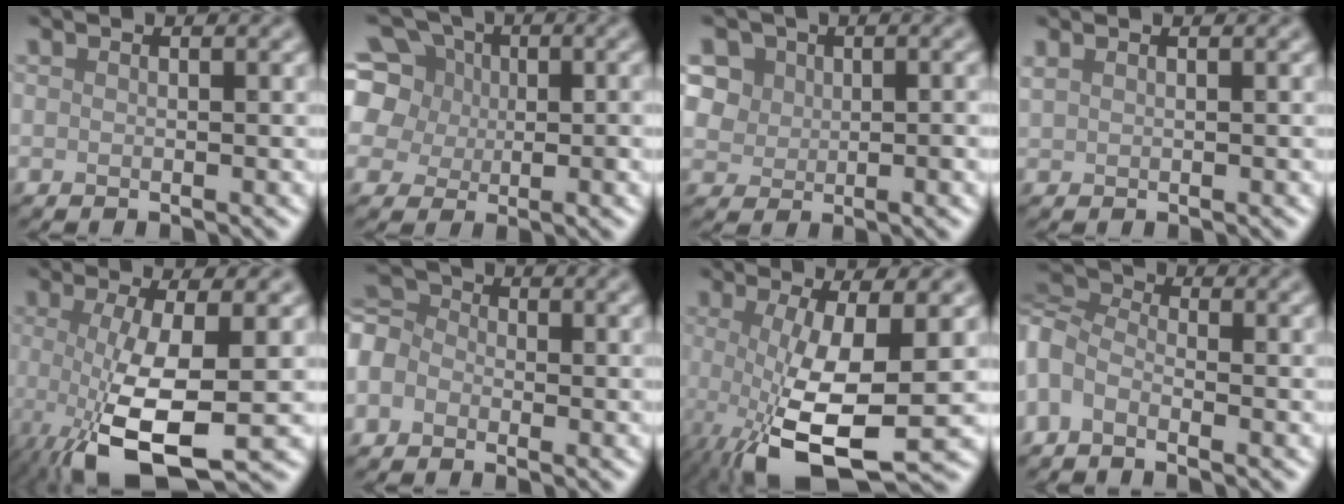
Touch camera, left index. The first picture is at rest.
{"total": 11.2, "force": [3.8, 8.8, 5.9], "torque": [-0.101, 0.040, 0.033]}
{"total": 5.5, "force": [2.1, 4.3, 2.8], "torque": [-0.042, 0.012, 0.023]}
{"total": 0.7, "force": [0.6, 0.2, 0.2], "torque": [-0.007, 0.003, 0.016]}
{"total": 8.1, "force": [-1.5, 2.3, 7.6], "torque": [-0.143, -0.017, -0.027]}
{"total": 3.9, "force": [-1.5, 3.1, 1.8], "torque": [-0.043, 0.005, -0.037]}
{"total": 9.1, "force": [-1.9, 2.7, 8.4], "torque": [-0.159, -0.021, -0.030]}
{"total": 4.8, "force": [-0.7, 3.1, 3.6], "torque": [-0.077, 0.010, -0.025]}